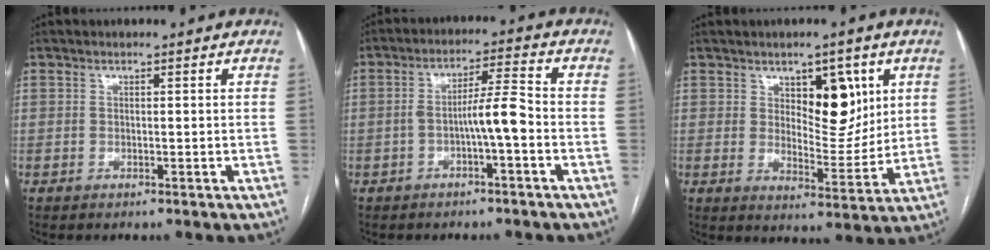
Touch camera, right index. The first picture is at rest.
{"total": 5.9, "force": [-2.0, 0.2, 5.6], "torque": [-0.097, 0.019, -0.031]}
{"total": 8.5, "force": [3.6, 3.9, 6.6], "torque": [-0.093, 0.001, 0.062]}